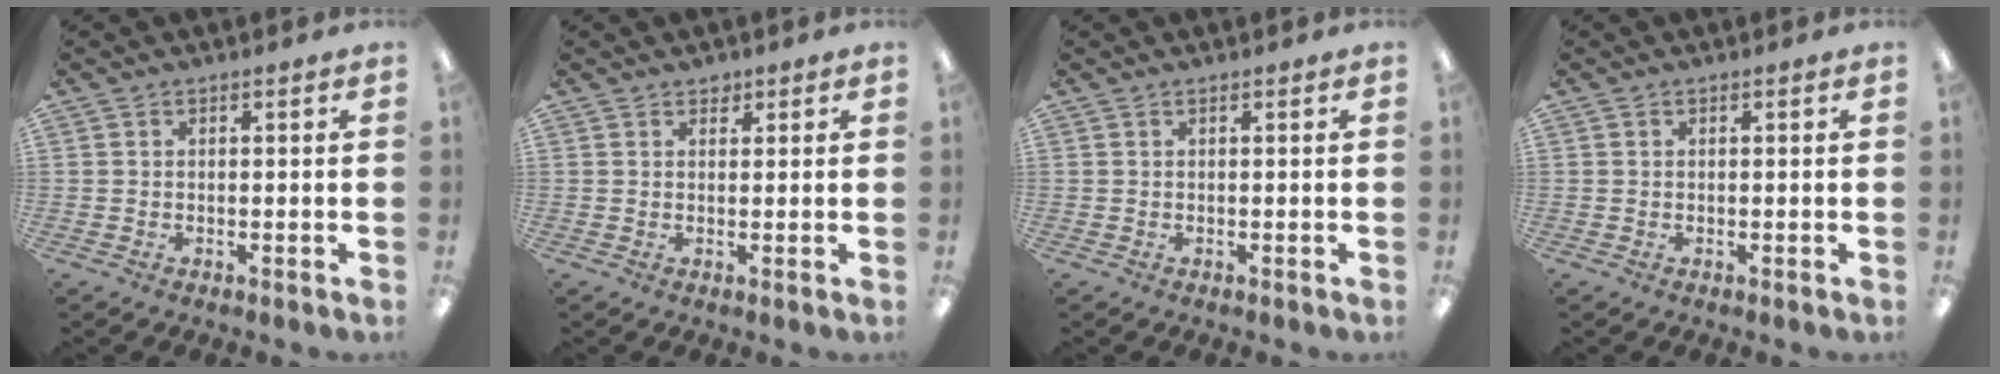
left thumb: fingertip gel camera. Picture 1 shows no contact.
{"total": 1.6, "force": [1.2, 1.0, 0.3], "torque": [0.001, -0.003, 0.021]}
{"total": 0.0}
{"total": 0.0}